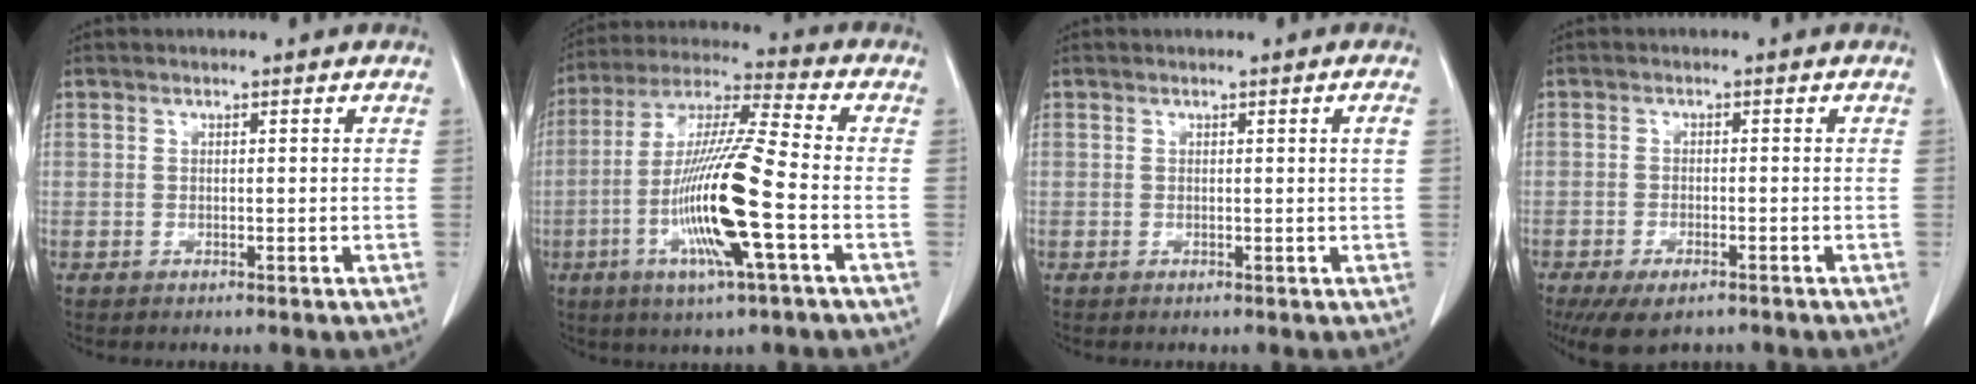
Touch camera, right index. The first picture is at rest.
{"total": 15.9, "force": [-4.3, 0.3, 15.3], "torque": [-0.306, -0.010, -0.084]}
{"total": 0.9, "force": [0.2, -0.3, 0.8], "torque": [-0.011, -0.001, 0.004]}
{"total": 6.5, "force": [-4.7, 2.4, 3.9], "torque": [-0.060, -0.010, -0.073]}